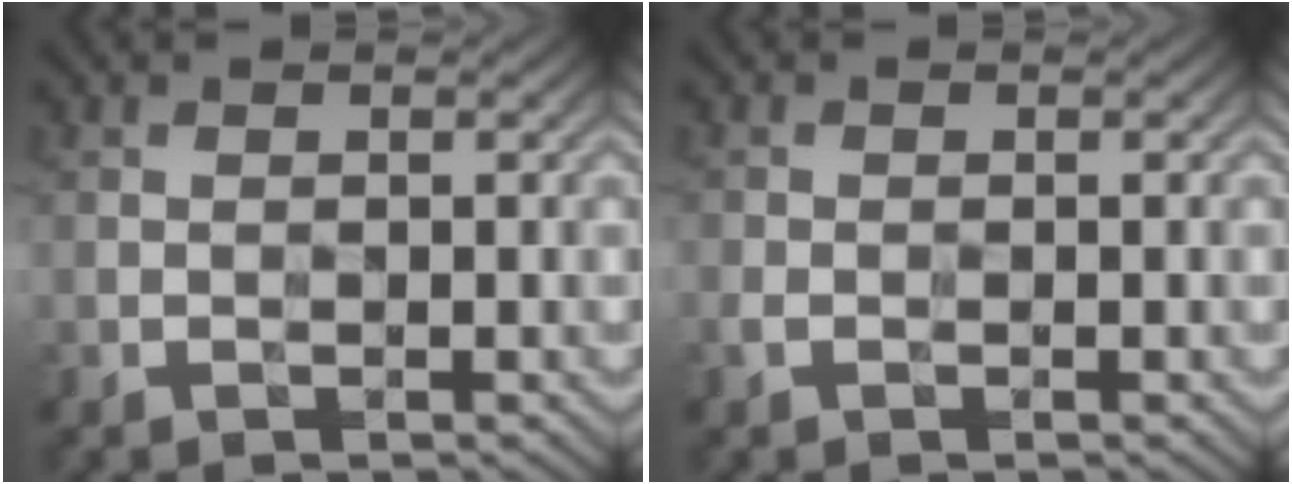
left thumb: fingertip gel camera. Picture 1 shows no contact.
{"total": 0.9, "force": [-0.6, 0.7, 0.3], "torque": [-0.009, 0.000, -0.015]}